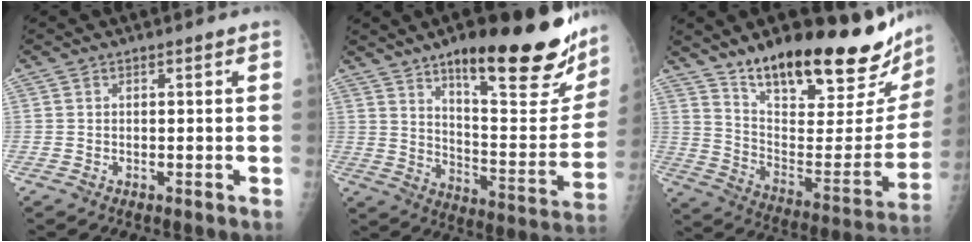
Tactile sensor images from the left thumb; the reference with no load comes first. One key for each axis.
{"total": 27.6, "fx": 16.7, "fy": 7.7, "fz": 20.6, "tx": -0.245, "ty": -0.074, "tz": 0.248}
{"total": 29.4, "fx": 21.5, "fy": 8.7, "fz": 18.1, "tx": -0.242, "ty": -0.095, "tz": 0.325}